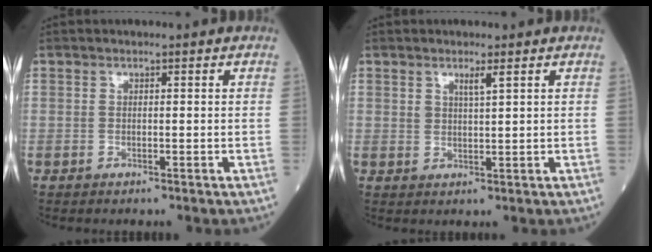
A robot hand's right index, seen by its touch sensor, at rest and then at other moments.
{"total": 2.0, "force": [1.3, 0.0, 1.5], "torque": [-0.029, -0.006, 0.023]}